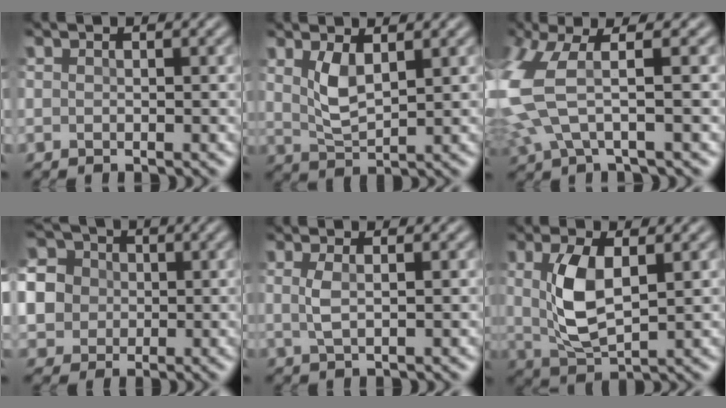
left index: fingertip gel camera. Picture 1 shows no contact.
{"total": 2.7, "force": [1.1, 0.8, 2.4], "torque": [-0.056, -0.003, 0.027]}
{"total": 7.1, "force": [0.6, 2.7, 6.5], "torque": [-0.178, -0.002, 0.007]}
{"total": 8.9, "force": [0.0, 8.3, 3.2], "torque": [-0.111, 0.014, -0.022]}
{"total": 1.6, "force": [0.2, 0.3, 1.5], "torque": [-0.039, 0.001, 0.006]}
{"total": 5.4, "force": [0.7, 2.2, 4.9], "torque": [-0.108, 0.000, 0.019]}